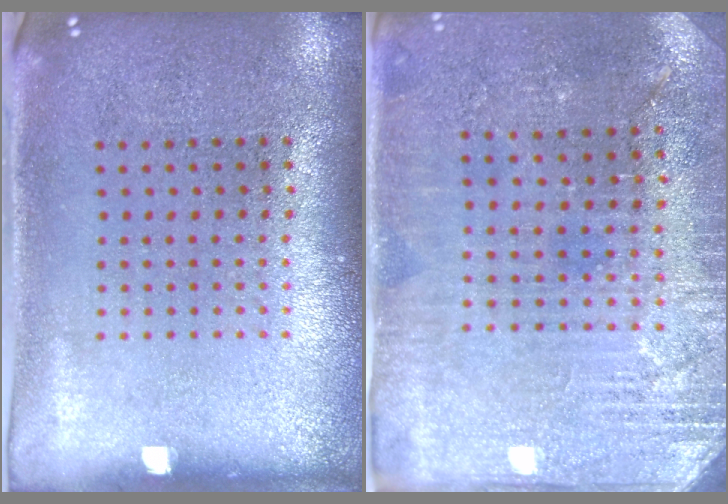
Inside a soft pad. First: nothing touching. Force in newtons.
{"total": 2.9, "press": 2.8, "slide": 0.4}